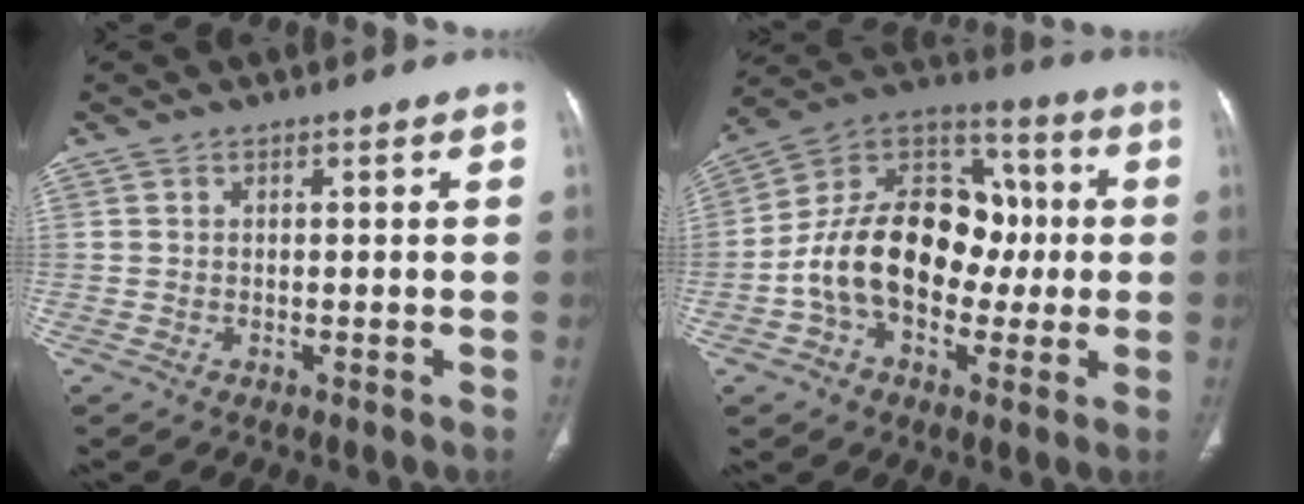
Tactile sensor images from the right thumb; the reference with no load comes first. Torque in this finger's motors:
{"motor_torque": [2.39, 2.62, 1.90, -0.85, 0.21]}